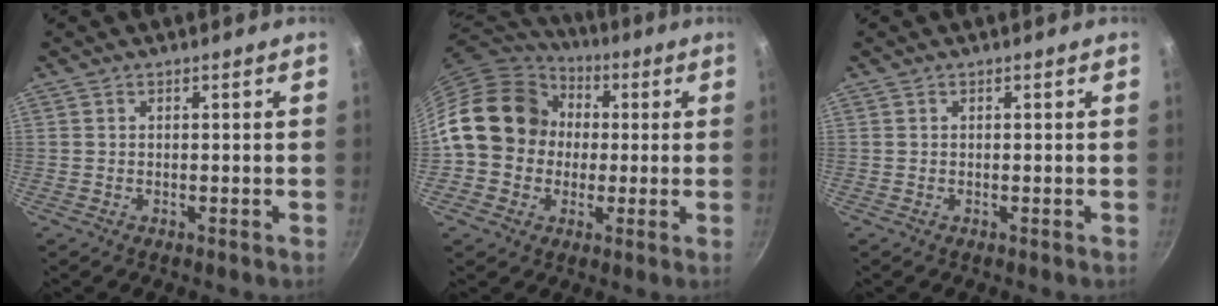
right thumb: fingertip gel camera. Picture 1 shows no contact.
{"total": 17.1, "force": [1.0, 14.7, 8.7], "torque": [-0.122, 0.038, 0.007]}
{"total": 0.0}